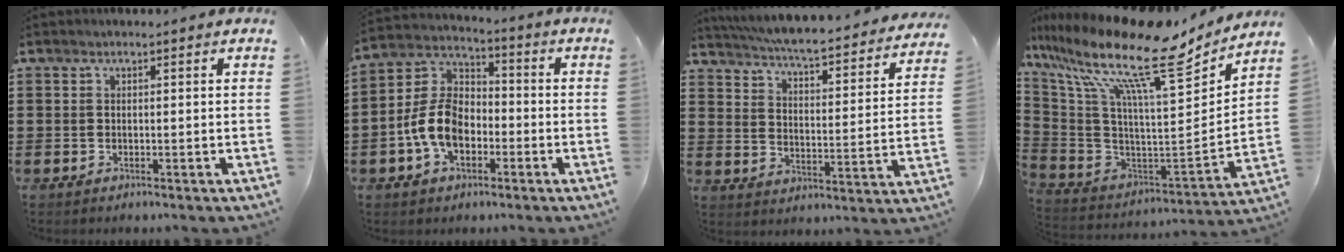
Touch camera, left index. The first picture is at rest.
{"total": 9.3, "force": [-3.1, 5.9, 6.4], "torque": [-0.172, 0.002, -0.069]}
{"total": 5.5, "force": [5.1, -0.4, 2.0], "torque": [-0.063, -0.047, 0.082]}
{"total": 16.9, "force": [11.5, 3.3, 12.0], "torque": [-0.239, -0.079, 0.172]}